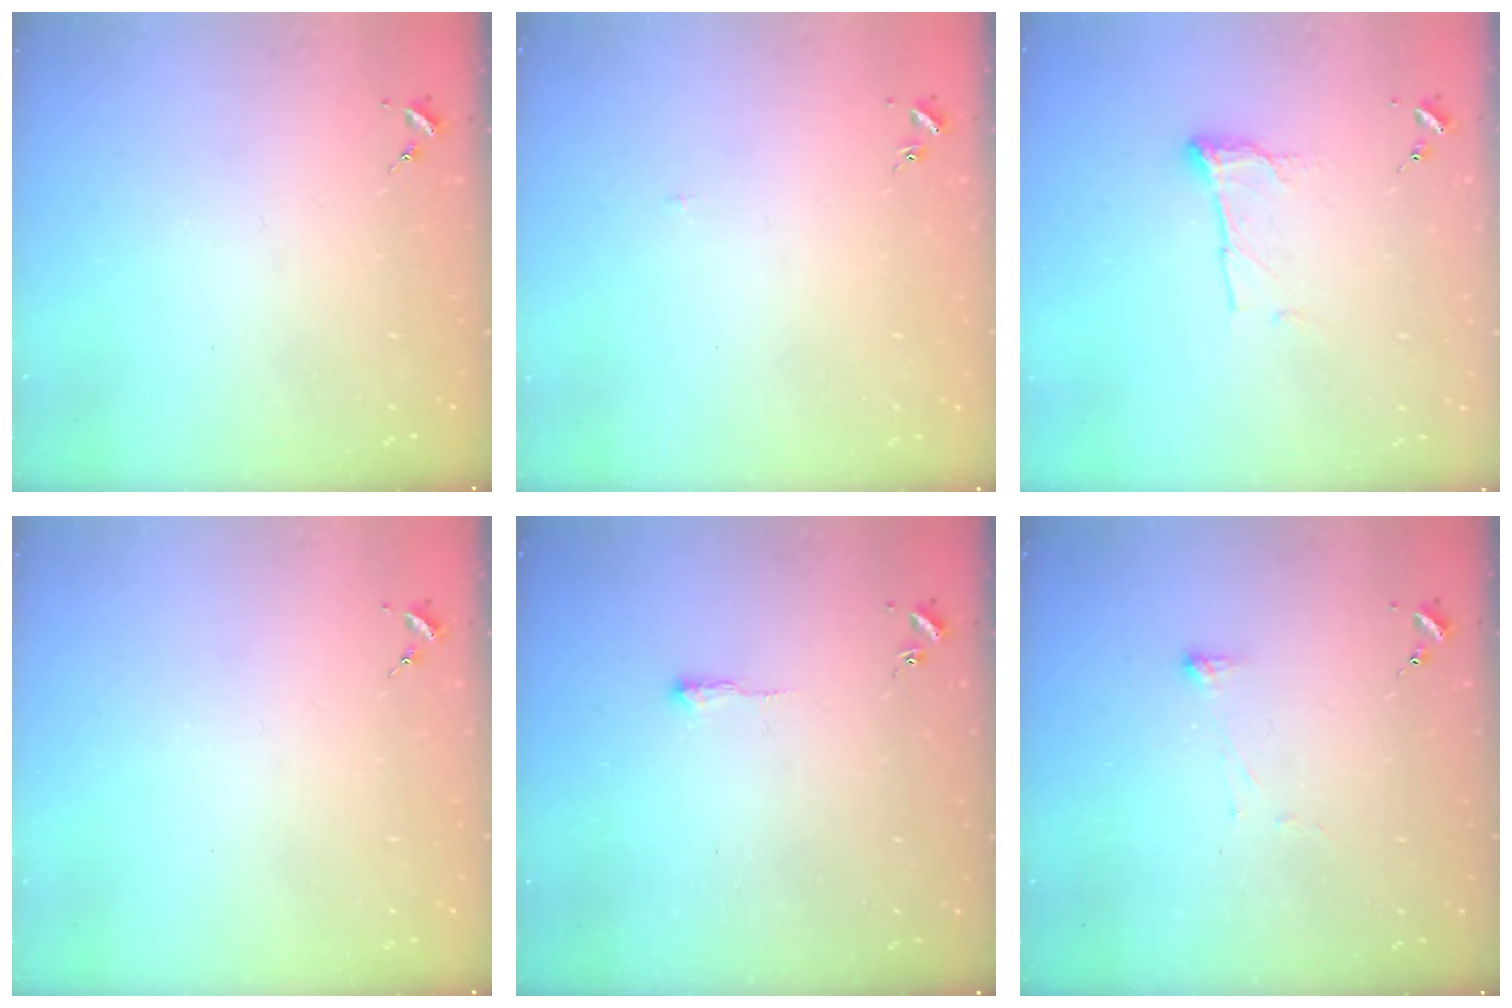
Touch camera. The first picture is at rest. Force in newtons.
{"total": 1.4, "press": 1.3, "slide": 0.3}
{"total": 8.9, "press": 8.9, "slide": 0.3}
{"total": 0.0}
{"total": 2.4, "press": 2.4, "slide": 0.4}
{"total": 2.9, "press": 2.8, "slide": 0.6}